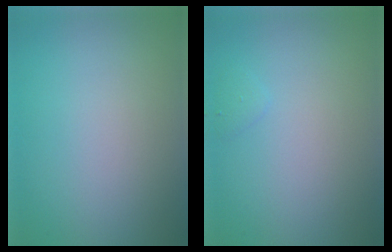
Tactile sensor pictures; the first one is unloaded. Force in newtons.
{"total": 0.6, "press": 0.6, "slide": 0.1}